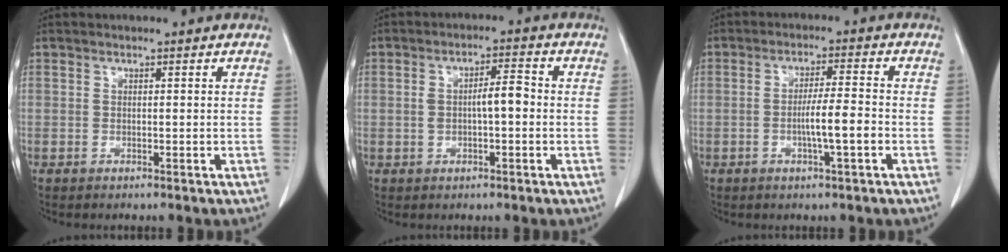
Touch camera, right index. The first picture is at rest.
{"total": 5.5, "force": [0.0, 2.4, 5.0], "torque": [-0.087, 0.023, 0.002]}
{"total": 5.3, "force": [-1.5, 0.1, 5.1], "torque": [-0.090, 0.000, -0.027]}